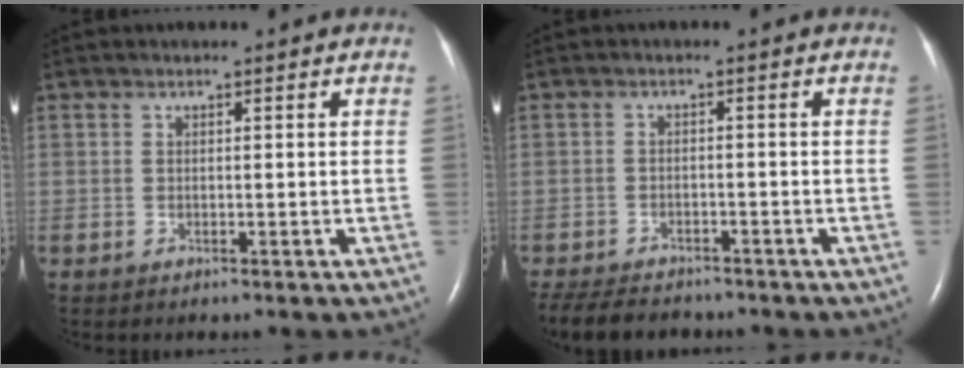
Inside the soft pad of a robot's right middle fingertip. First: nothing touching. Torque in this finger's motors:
{"motor_torque": [0.54, -0.54, 0.03, 0.01]}